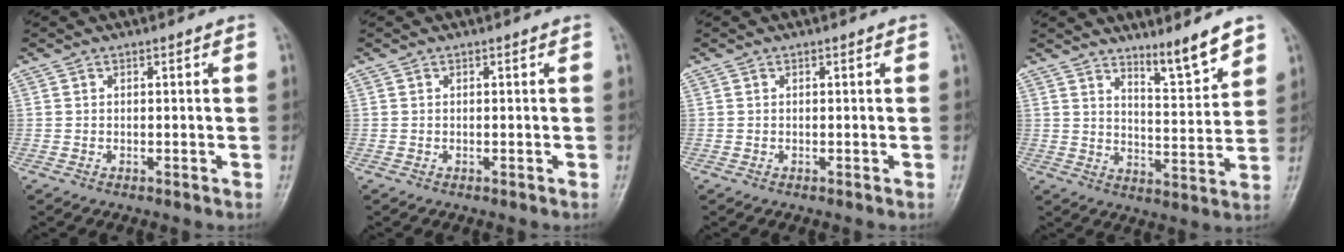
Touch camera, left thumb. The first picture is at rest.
{"total": 0.0}
{"total": 0.0}
{"total": 8.1, "force": [6.5, 0.9, 4.8], "torque": [-0.070, -0.062, 0.109]}